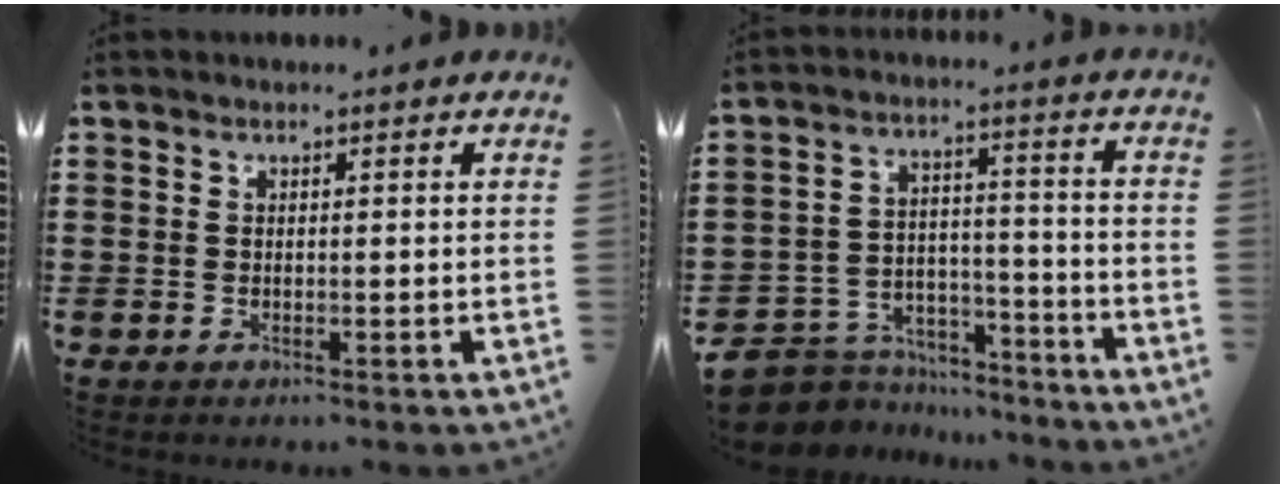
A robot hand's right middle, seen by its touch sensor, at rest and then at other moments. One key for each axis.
{"total": 7.2, "fx": -6.8, "fy": 2.3, "fz": 0.8, "tx": -0.036, "ty": 0.009, "tz": -0.138}